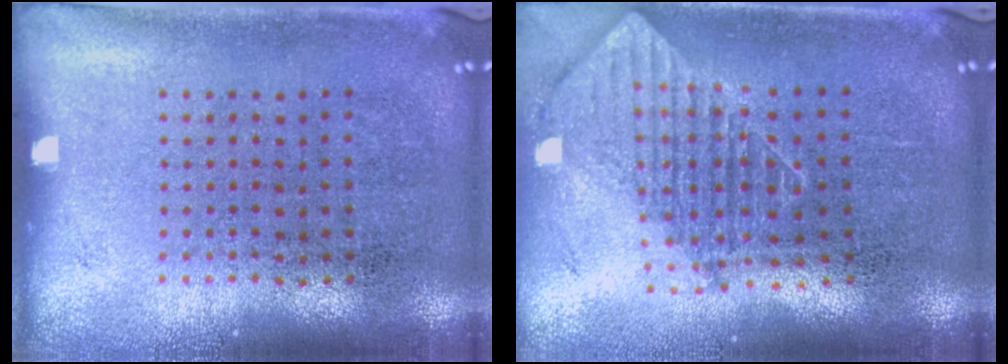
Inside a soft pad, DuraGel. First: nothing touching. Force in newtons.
{"total": 1.8, "press": 1.4, "slide": 1.2}